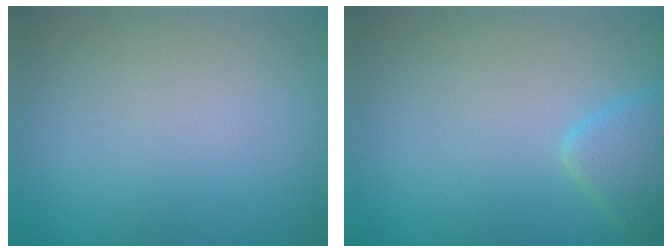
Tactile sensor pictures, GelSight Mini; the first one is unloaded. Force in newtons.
{"total": 2.1, "press": 2.1, "slide": 0.1}